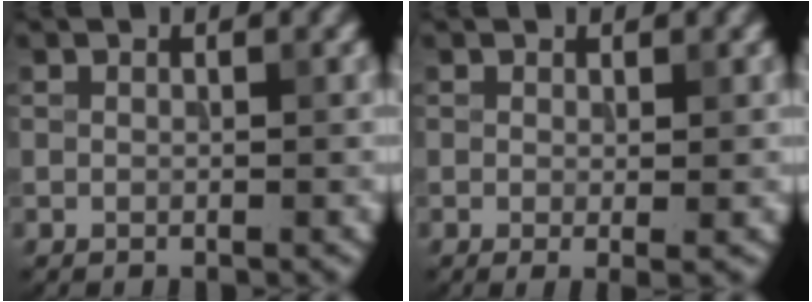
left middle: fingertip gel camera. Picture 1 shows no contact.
{"total": 1.1, "force": [0.0, 0.1, 1.1], "torque": [-0.015, -0.009, -0.001]}